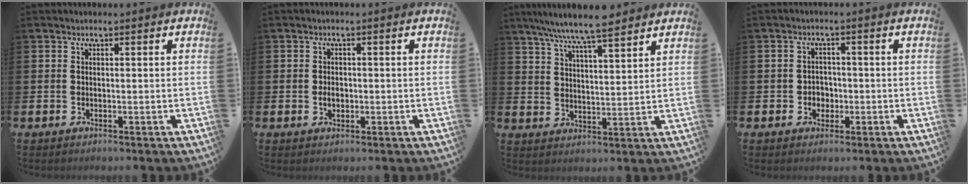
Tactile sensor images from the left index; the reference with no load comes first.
{"total": 1.6, "force": [-0.2, 1.2, 1.1], "torque": [-0.006, 0.001, -0.010]}
{"total": 8.2, "force": [7.5, 0.6, 3.2], "torque": [-0.080, -0.032, 0.134]}
{"total": 2.2, "force": [-0.3, 2.1, 0.7], "torque": [-0.003, 0.002, -0.014]}